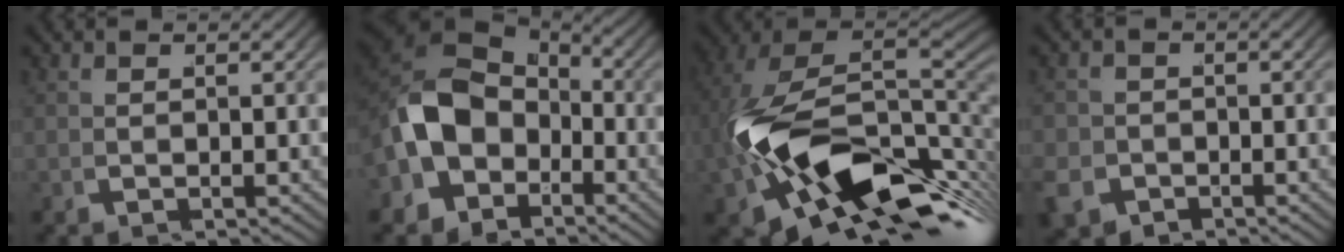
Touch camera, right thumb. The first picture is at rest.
{"total": 9.4, "force": [-1.5, 7.0, 6.1], "torque": [-0.142, -0.028, -0.015]}
{"total": 25.0, "force": [-4.2, 15.8, 18.9], "torque": [-0.336, -0.072, -0.036]}
{"total": 4.8, "force": [-2.4, 3.9, 1.3], "torque": [-0.038, -0.026, -0.037]}